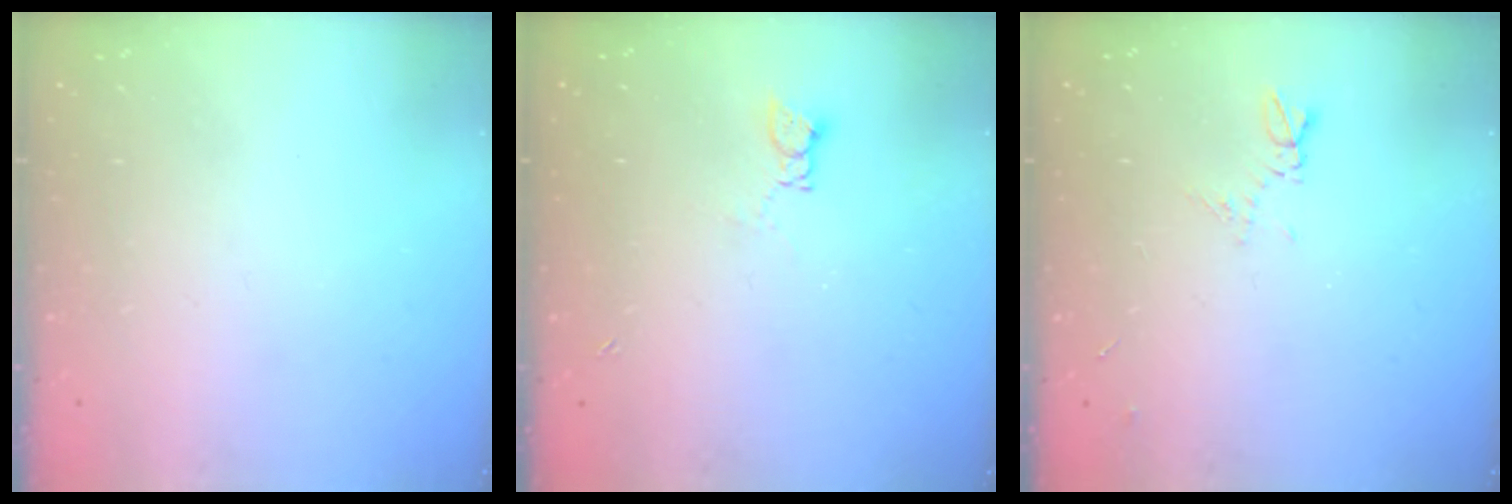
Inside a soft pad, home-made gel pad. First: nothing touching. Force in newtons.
{"total": 1.8, "press": 1.7, "slide": 0.3}
{"total": 5.4, "press": 5.3, "slide": 0.8}